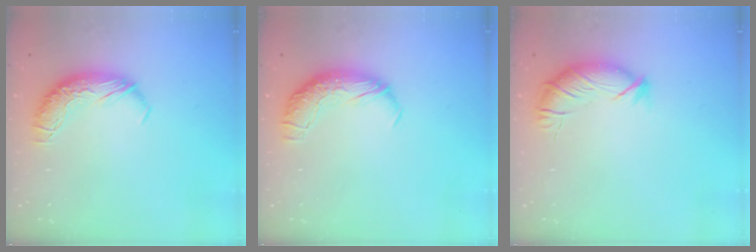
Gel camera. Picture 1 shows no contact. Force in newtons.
{"total": 2.4, "press": 1.0, "slide": 2.2}
{"total": 3.5, "press": 3.3, "slide": 0.9}